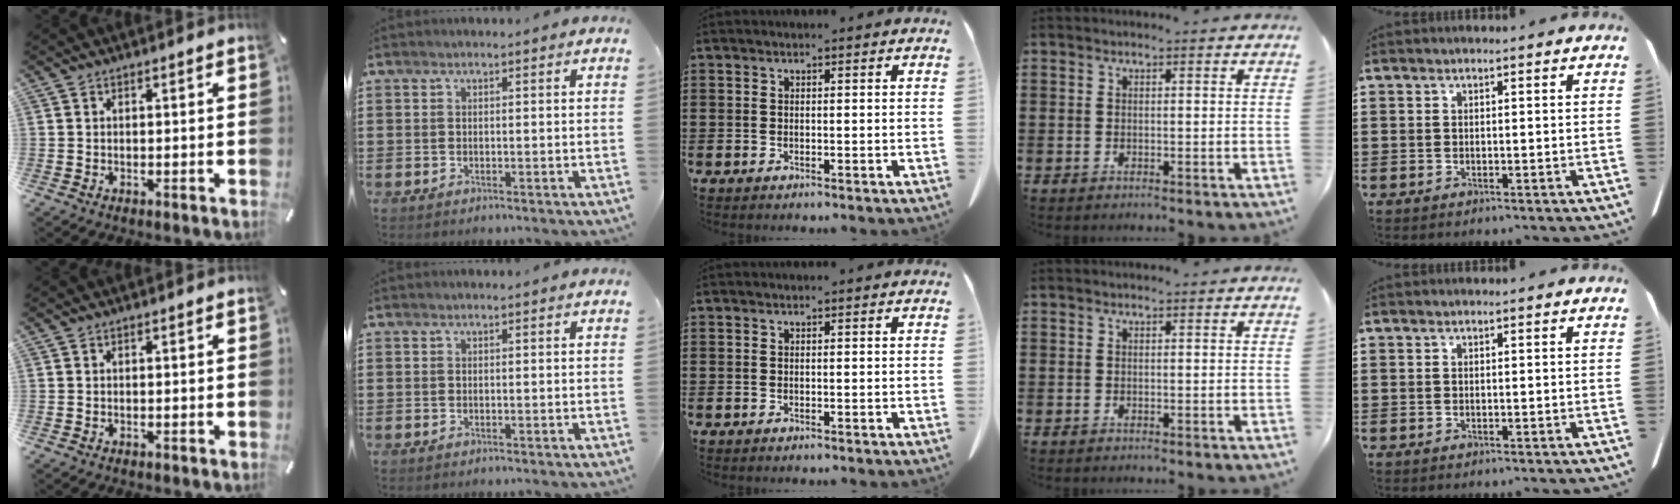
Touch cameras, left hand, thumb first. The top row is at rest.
{}